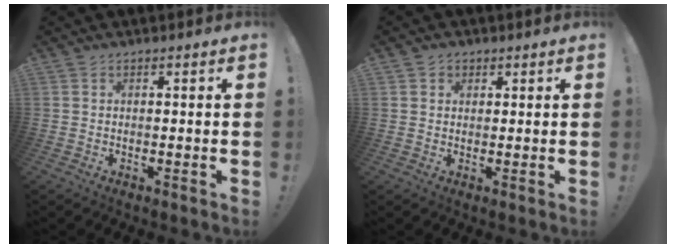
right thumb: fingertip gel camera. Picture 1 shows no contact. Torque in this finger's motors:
{"motor_torque": [-0.21, -0.17, -0.34, 0.21, 0.01]}